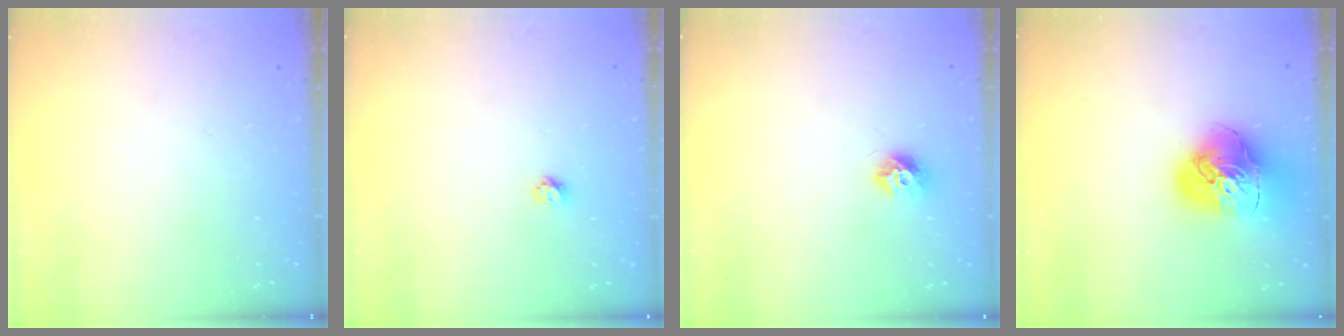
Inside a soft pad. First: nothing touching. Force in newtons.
{"total": 3.4, "press": 3.4, "slide": 0.3}
{"total": 7.3, "press": 7.2, "slide": 0.3}
{"total": 18.6, "press": 18.5, "slide": 2.0}